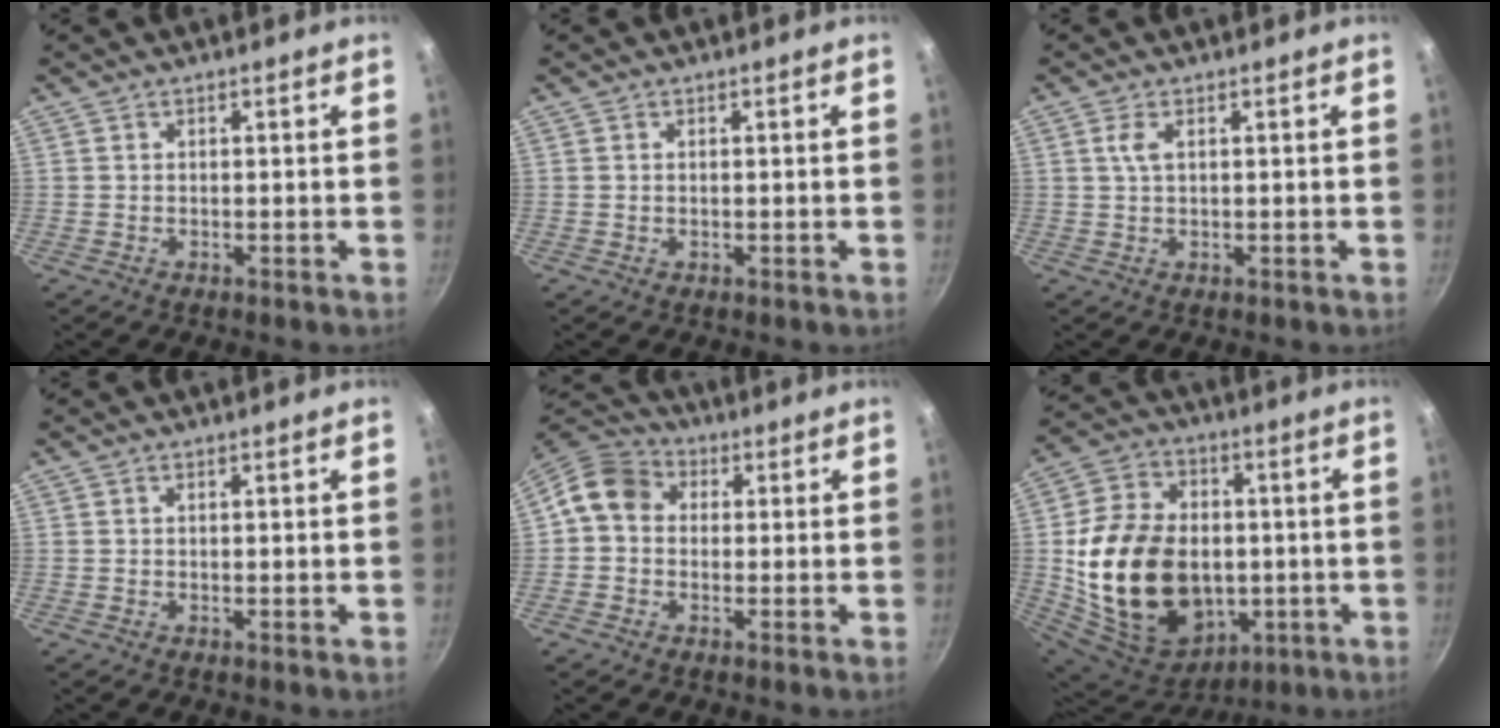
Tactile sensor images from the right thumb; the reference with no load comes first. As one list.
[{"total": 0.0}, {"total": 2.5, "force": [0.8, 1.1, 2.1], "torque": [-0.043, -0.001, 0.017]}, {"total": 0.0}, {"total": 7.7, "force": [0.6, 6.5, 4.1], "torque": [-0.056, 0.021, -0.012]}, {"total": 25.4, "force": [-1.7, 18.4, 17.4], "torque": [-0.300, 0.011, -0.011]}]